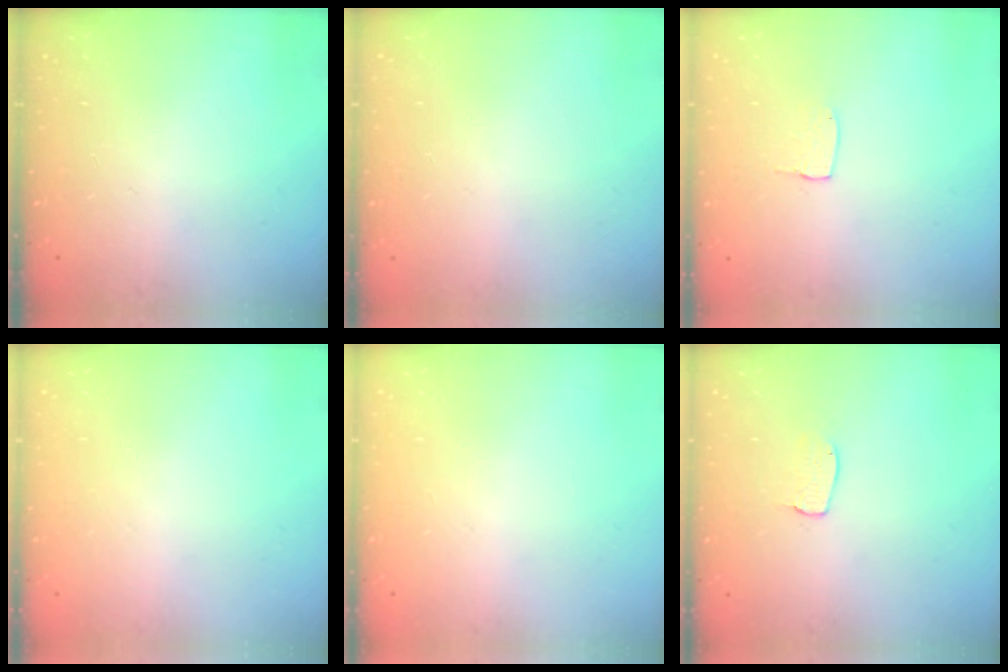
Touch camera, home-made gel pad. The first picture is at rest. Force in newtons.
{"total": 0.0}
{"total": 3.3, "press": 3.3, "slide": 0.1}
{"total": 0.0}
{"total": 0.0}
{"total": 5.8, "press": 5.8, "slide": 0.2}